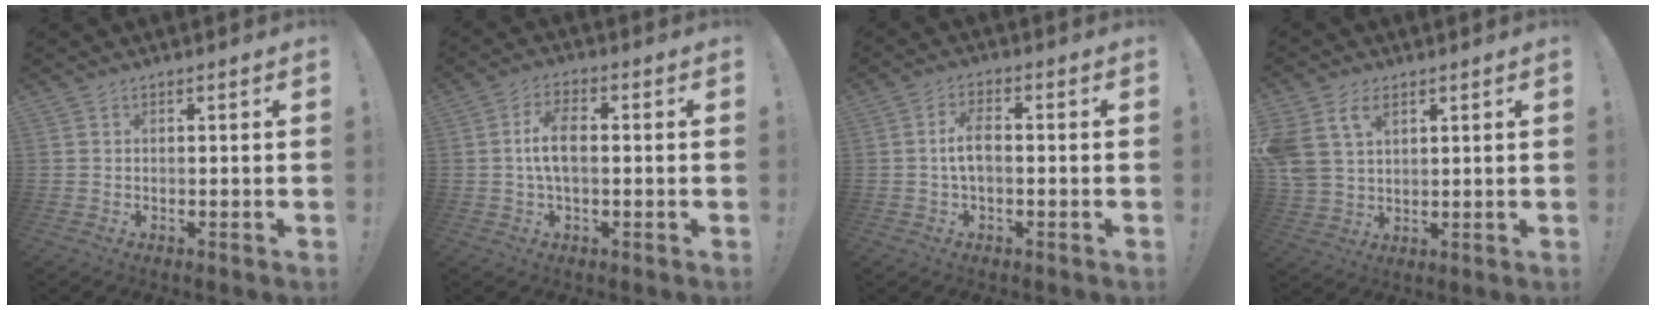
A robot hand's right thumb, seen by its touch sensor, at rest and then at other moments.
{"total": 8.1, "force": [0.0, 3.9, 7.0], "torque": [-0.129, 0.005, 0.001]}
{"total": 6.1, "force": [-0.3, 2.9, 5.4], "torque": [-0.100, 0.003, -0.009]}
{"total": 9.3, "force": [4.6, 6.4, 5.0], "torque": [-0.118, -0.010, 0.091]}